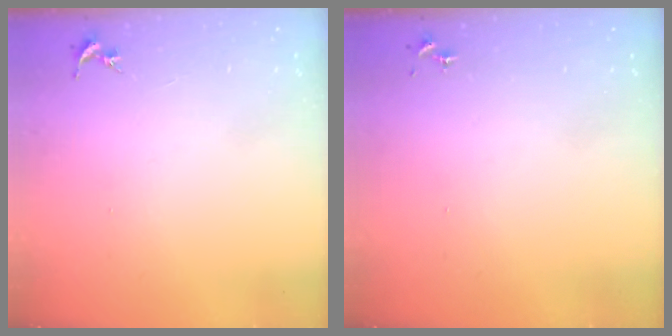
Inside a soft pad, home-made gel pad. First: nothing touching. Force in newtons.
{"total": 0.0}